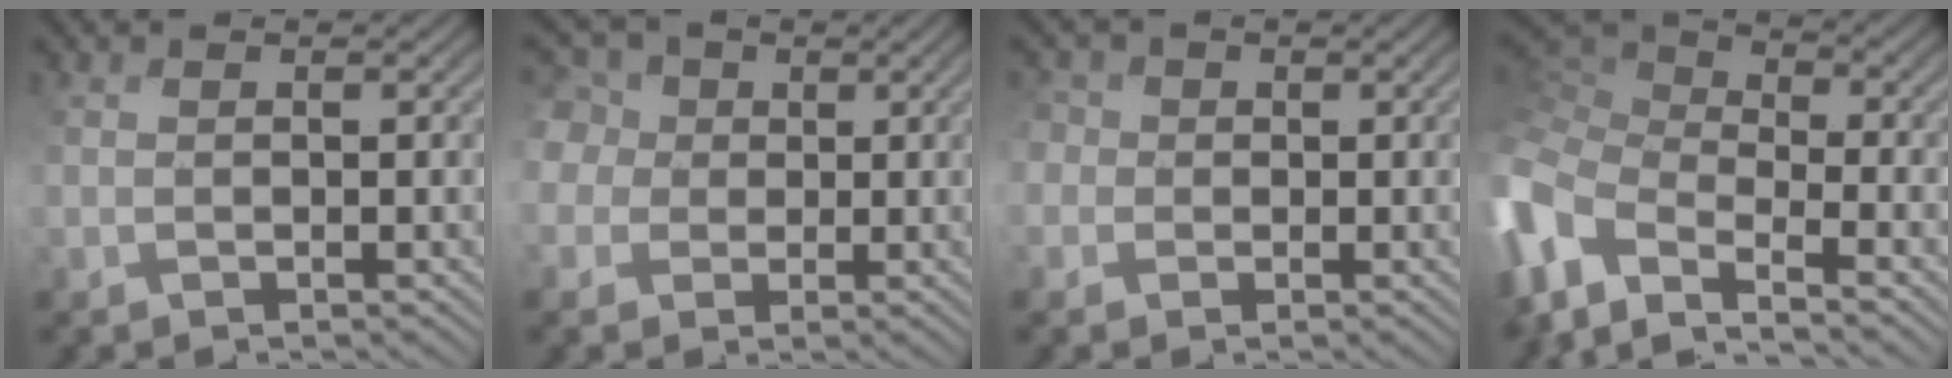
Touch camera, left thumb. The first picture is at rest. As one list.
[{"total": 7.6, "force": [1.9, 6.5, 3.3], "torque": [-0.134, 0.024, 0.019]}, {"total": 3.5, "force": [0.4, 3.3, 0.9], "torque": [-0.036, 0.011, -0.019]}, {"total": 9.9, "force": [-3.5, 5.8, 7.3], "torque": [-0.225, 0.001, -0.062]}]